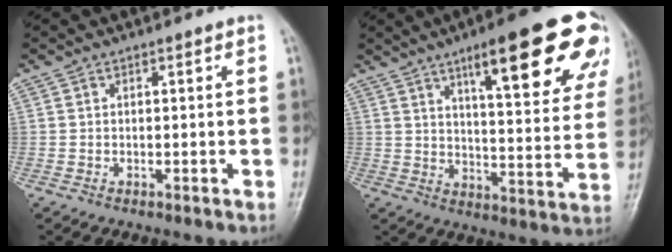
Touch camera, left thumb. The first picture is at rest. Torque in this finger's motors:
{"motor_torque": [2.58, 2.09, 1.73, -1.04, 0.15]}